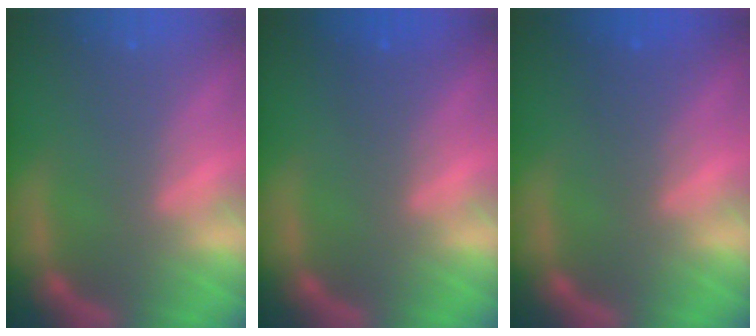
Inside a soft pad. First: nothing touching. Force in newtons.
{"total": 1.5}
{"total": 2.0}